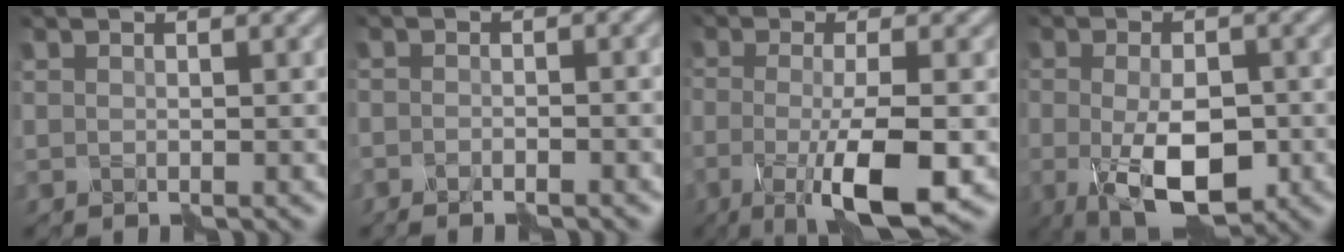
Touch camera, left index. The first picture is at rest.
{"total": 1.7, "force": [-1.4, 0.3, 0.8], "torque": [-0.011, -0.001, -0.028]}
{"total": 7.8, "force": [-2.5, 1.8, 7.1], "torque": [-0.106, -0.012, -0.046]}
{"total": 7.1, "force": [-2.2, 3.3, 5.9], "torque": [-0.102, -0.014, -0.035]}